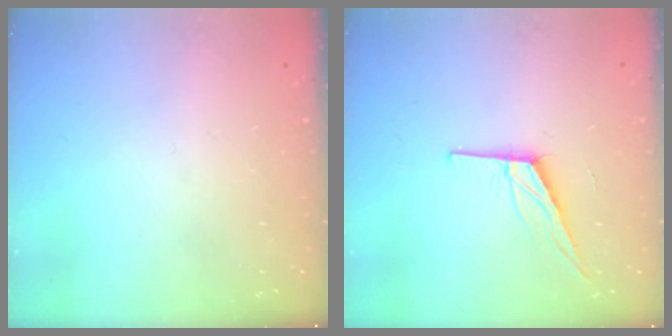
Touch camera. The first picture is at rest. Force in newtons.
{"total": 10.8, "press": 10.4, "slide": 2.7}